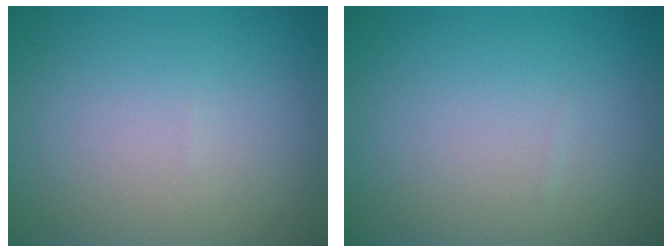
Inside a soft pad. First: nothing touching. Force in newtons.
{"total": 0.0}